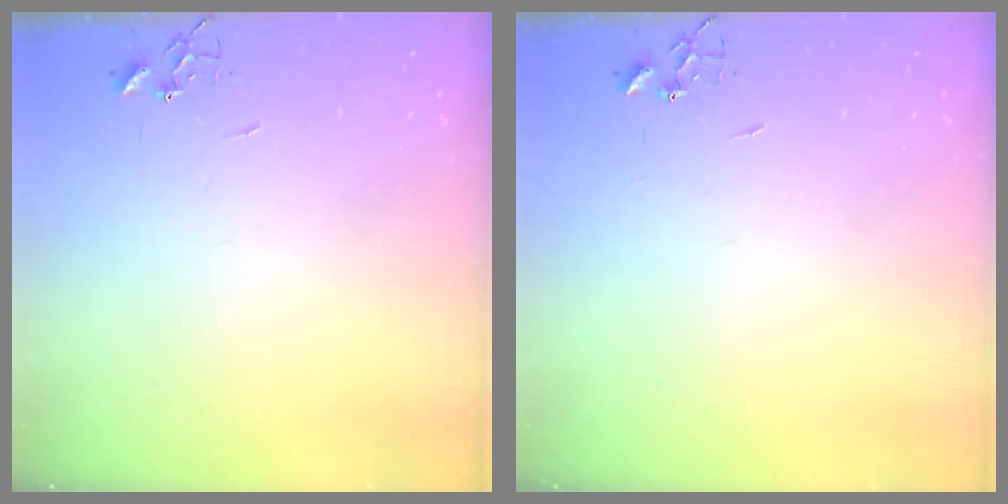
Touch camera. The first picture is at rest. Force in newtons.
{"total": 0.0}